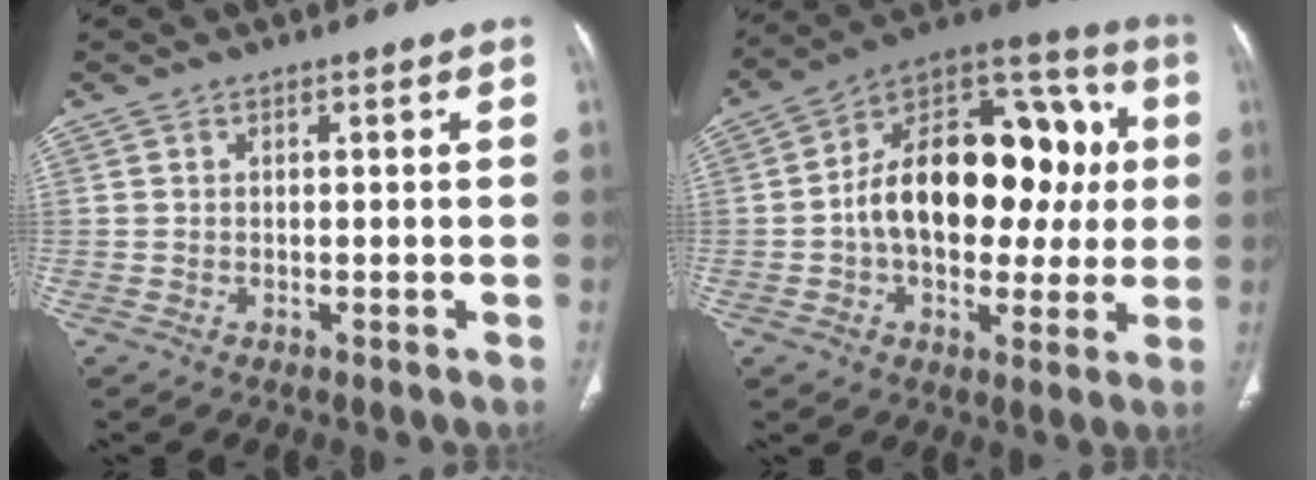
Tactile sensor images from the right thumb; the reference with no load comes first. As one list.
[{"total": 24.8, "force": [1.1, 15.3, 19.5], "torque": [-0.265, 0.043, 0.014]}]